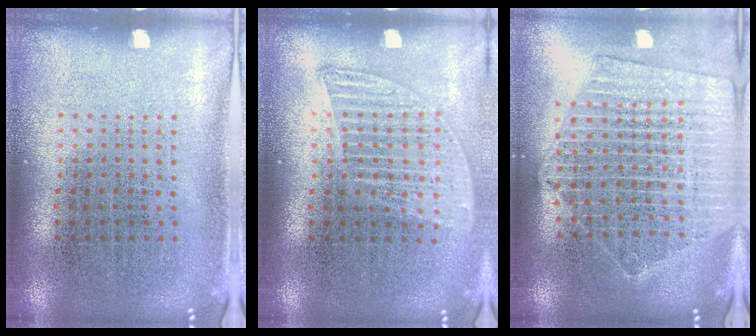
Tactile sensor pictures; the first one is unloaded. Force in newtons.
{"total": 1.2, "press": 1.1, "slide": 0.5}
{"total": 2.2, "press": 2.0, "slide": 0.9}